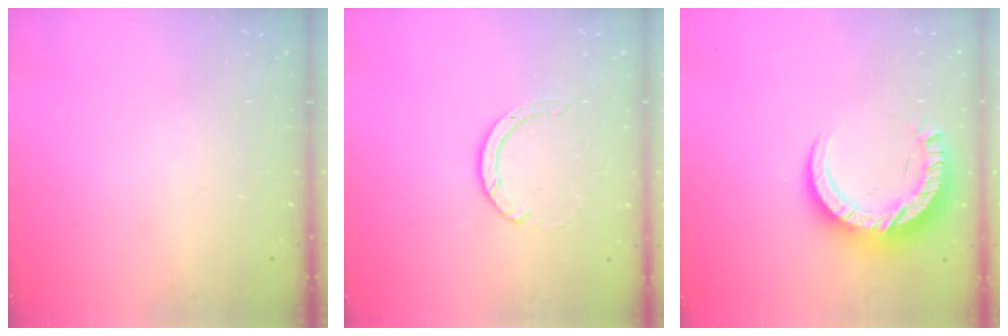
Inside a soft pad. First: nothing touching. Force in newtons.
{"total": 4.0, "press": 4.0, "slide": 0.2}
{"total": 11.9, "press": 11.8, "slide": 0.9}